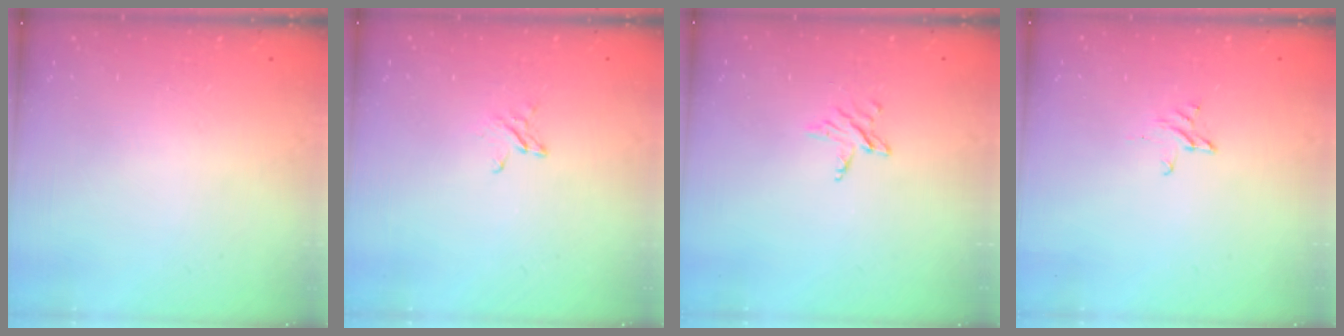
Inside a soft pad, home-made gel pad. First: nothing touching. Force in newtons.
{"total": 2.5, "press": 2.4, "slide": 0.2}
{"total": 3.8, "press": 3.8, "slide": 0.4}
{"total": 2.6, "press": 2.6, "slide": 0.2}